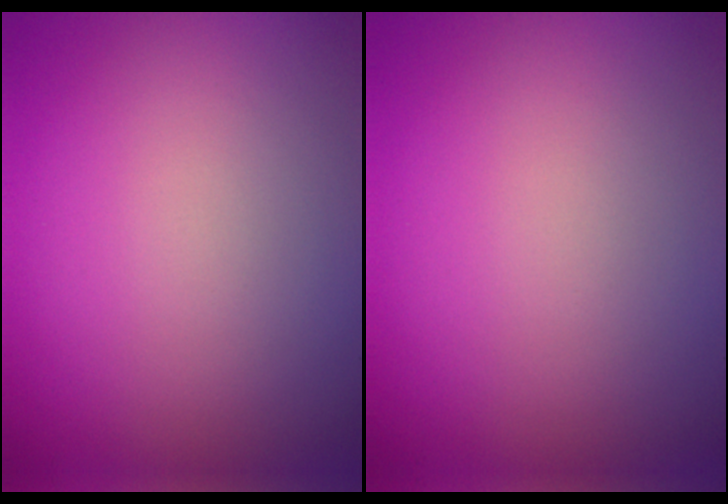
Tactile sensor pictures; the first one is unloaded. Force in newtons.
{"total": 0.0}